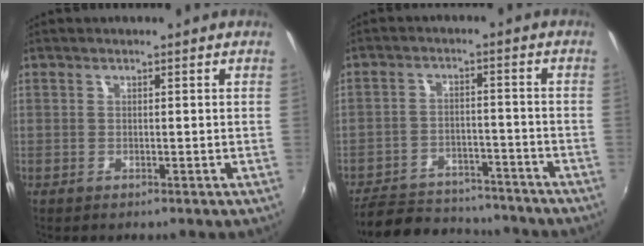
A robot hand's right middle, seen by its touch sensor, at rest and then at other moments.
{"total": 17.2, "force": [-14.9, 5.8, 6.2], "torque": [-0.142, 0.002, -0.208]}